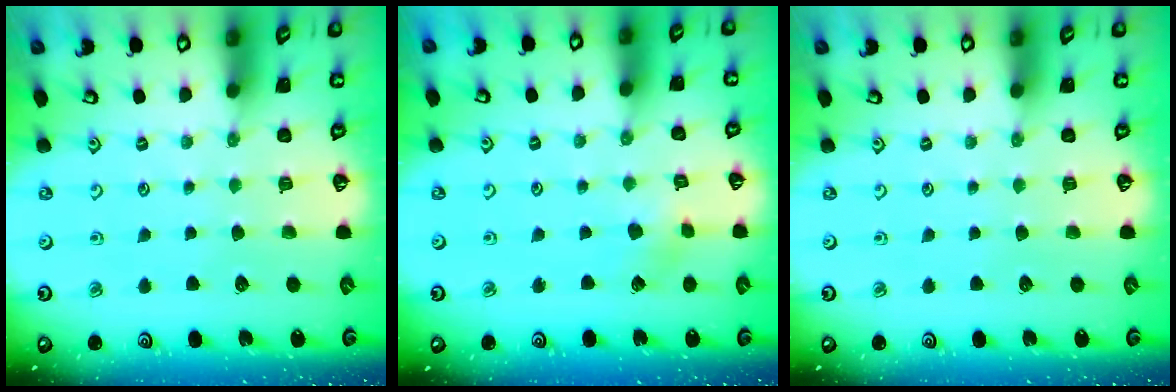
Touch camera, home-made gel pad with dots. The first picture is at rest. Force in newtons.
{"total": 3.1, "press": 3.0, "slide": 0.8}
{"total": 0.0}